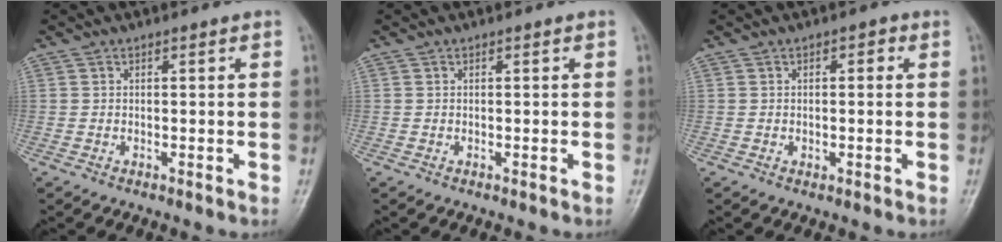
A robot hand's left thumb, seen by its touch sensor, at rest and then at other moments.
{"total": 0.0}
{"total": 1.9, "force": [0.4, 1.4, 1.3], "torque": [-0.005, 0.003, 0.001]}